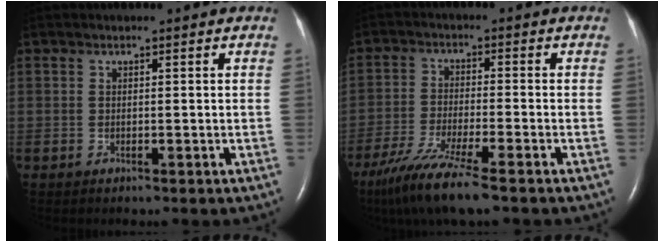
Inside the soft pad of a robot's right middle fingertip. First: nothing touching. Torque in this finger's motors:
{"motor_torque": [0.90, -0.84, 0.21, 0.06]}